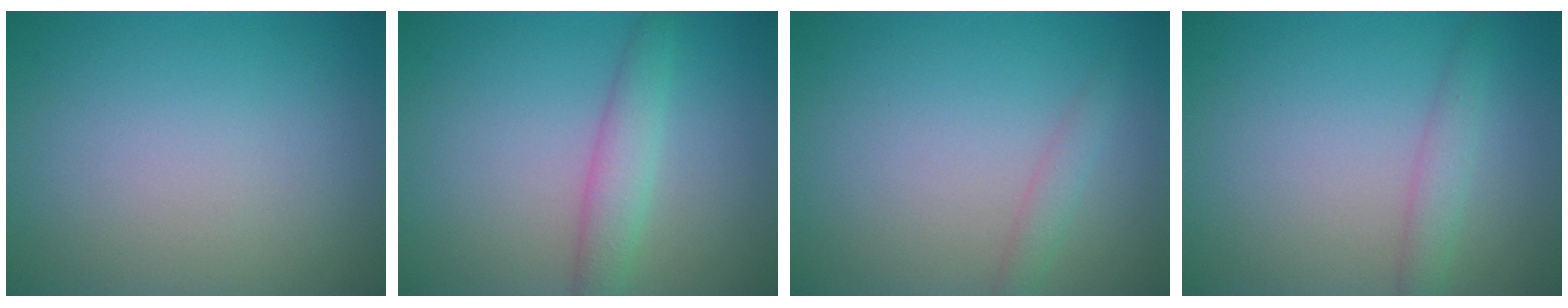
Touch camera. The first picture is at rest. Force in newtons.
{"total": 2.7, "press": 2.7, "slide": 0.1}
{"total": 1.3, "press": 1.3, "slide": 0.1}
{"total": 1.8, "press": 1.8, "slide": 0.0}